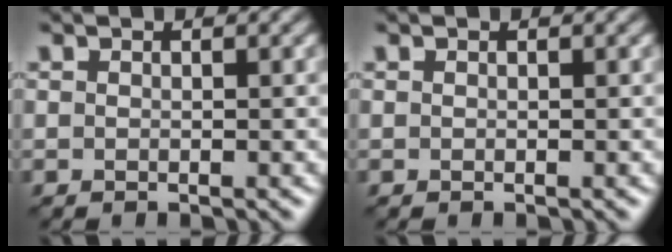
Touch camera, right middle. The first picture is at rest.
{"total": 0.0}